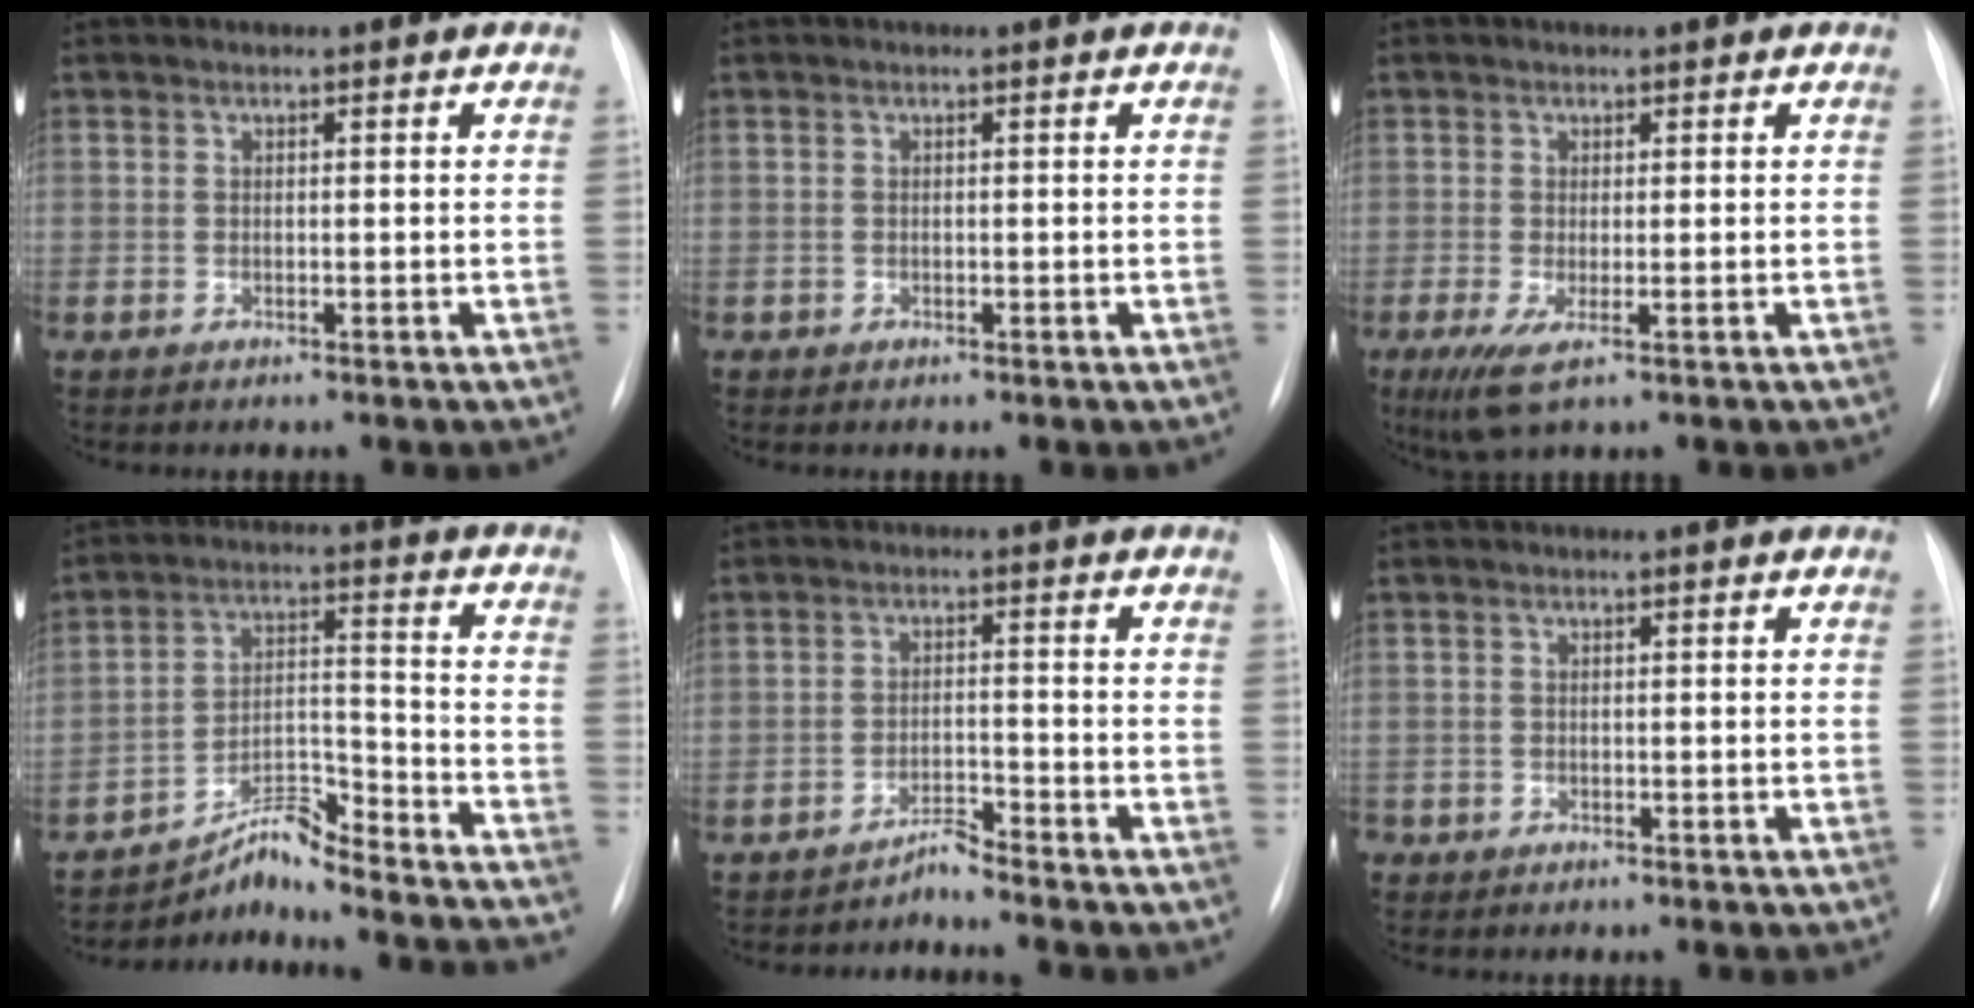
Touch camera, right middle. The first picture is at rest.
{"total": 0.0}
{"total": 4.0, "force": [-1.3, 0.8, 3.7], "torque": [-0.075, -0.014, -0.020]}
{"total": 16.5, "force": [-16.1, 0.2, 3.6], "torque": [-0.043, 0.038, -0.239]}
{"total": 2.2, "force": [-2.1, -0.5, 0.1], "torque": [0.003, -0.010, -0.038]}
{"total": 0.7, "force": [-0.2, 0.7, 0.1], "torque": [-0.002, 0.005, -0.003]}